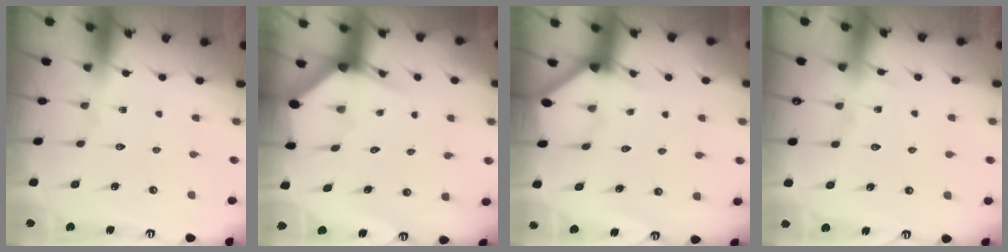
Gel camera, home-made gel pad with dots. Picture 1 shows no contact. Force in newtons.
{"total": 3.4, "press": 3.4, "slide": 0.5}
{"total": 2.6, "press": 2.6, "slide": 0.3}
{"total": 4.3, "press": 4.2, "slide": 0.5}